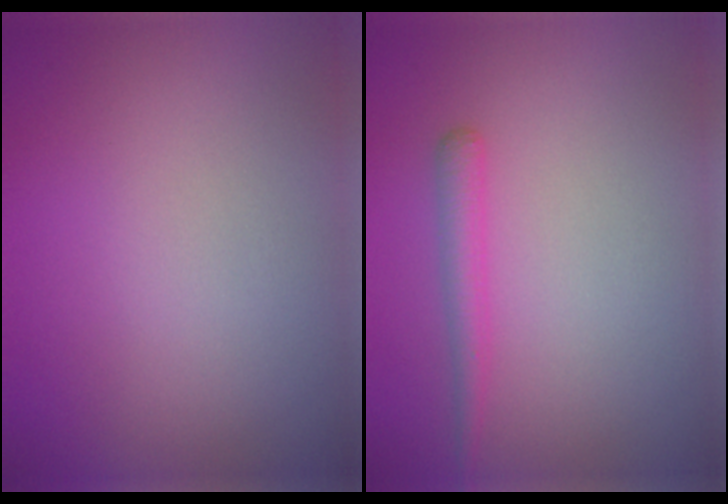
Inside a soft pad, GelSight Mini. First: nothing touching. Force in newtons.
{"total": 1.7, "press": 1.7, "slide": 0.1}